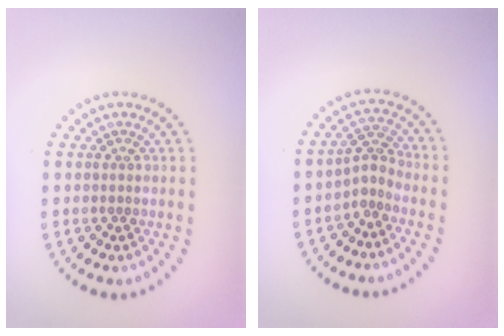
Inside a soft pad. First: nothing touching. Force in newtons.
{"total": 2.1, "press": 1.5, "slide": 1.5}